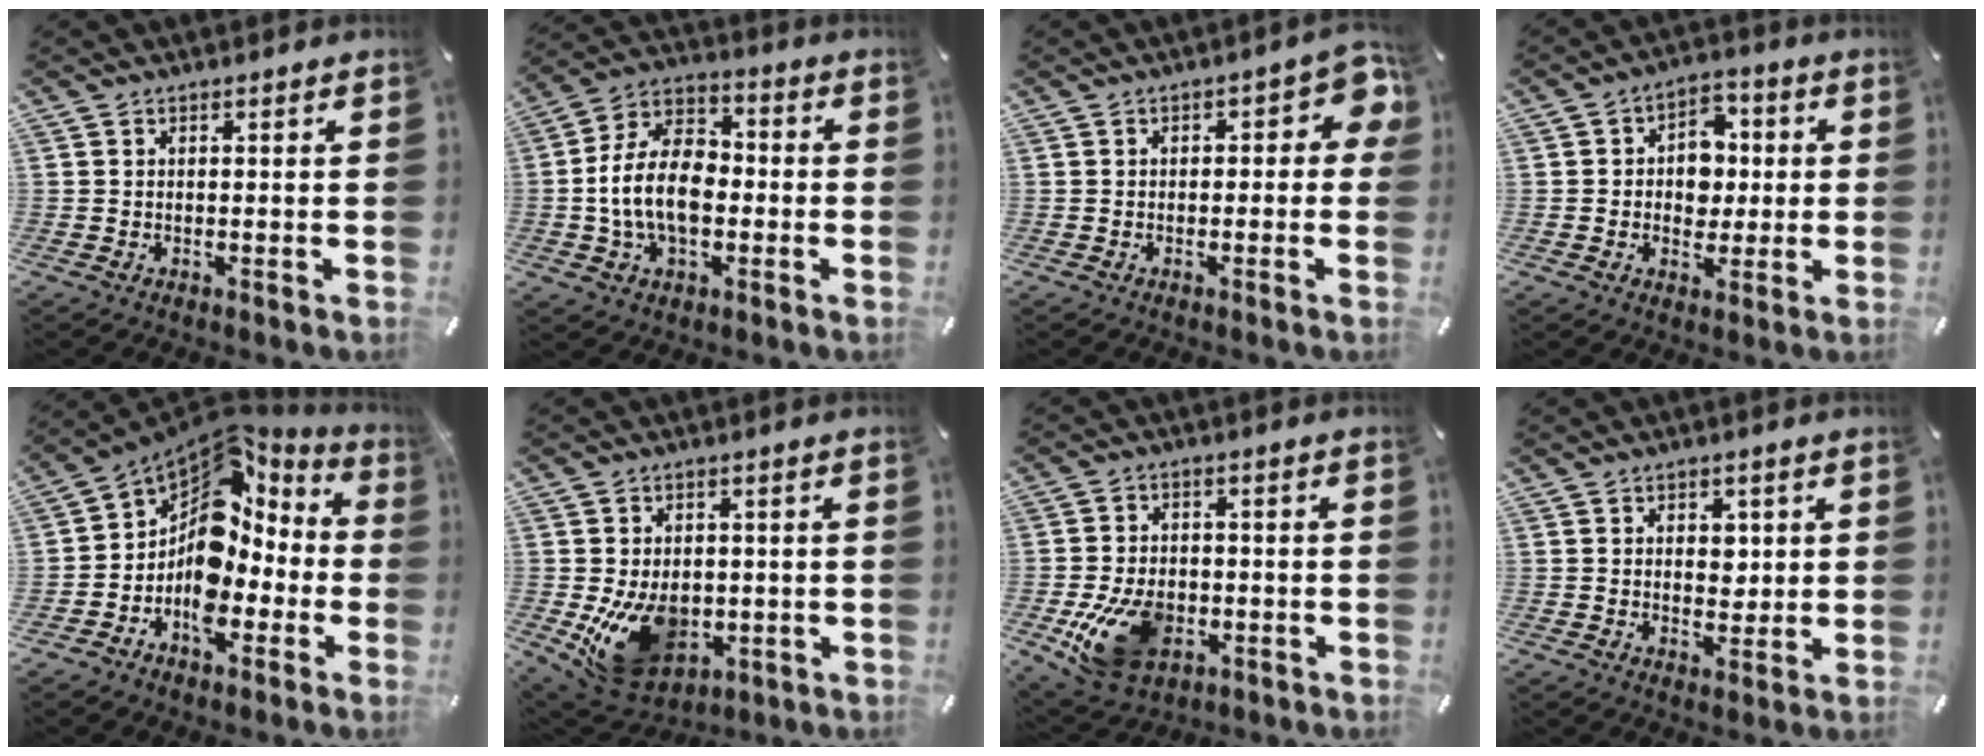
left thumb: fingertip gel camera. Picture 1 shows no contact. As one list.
[{"total": 14.6, "force": [-2.5, 10.0, 10.3], "torque": [-0.228, 0.019, -0.046]}, {"total": 5.7, "force": [0.2, 3.0, 4.8], "torque": [-0.058, 0.005, -0.002]}, {"total": 8.3, "force": [-0.2, 7.1, 4.2], "torque": [-0.052, 0.006, -0.005]}, {"total": 11.8, "force": [-1.1, 9.4, 7.1], "torque": [-0.128, -0.020, -0.020]}, {"total": 14.4, "force": [-2.8, 10.7, 9.2], "torque": [-0.168, -0.003, -0.039]}, {"total": 13.6, "force": [-3.9, 9.6, 8.9], "torque": [-0.181, 0.004, -0.067]}, {"total": 4.6, "force": [0.8, 3.7, 2.5], "torque": [-0.024, -0.004, 0.007]}]